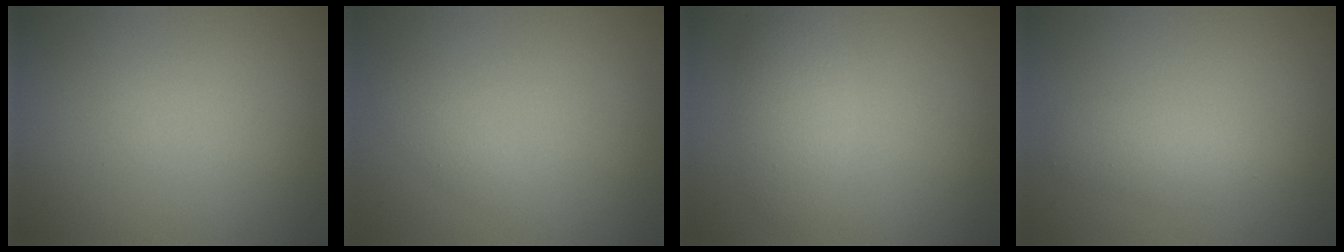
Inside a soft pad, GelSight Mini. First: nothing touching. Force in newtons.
{"total": 0.9, "press": 0.9, "slide": 0.0}
{"total": 2.7, "press": 2.7, "slide": 0.1}
{"total": 2.2, "press": 2.2, "slide": 0.0}